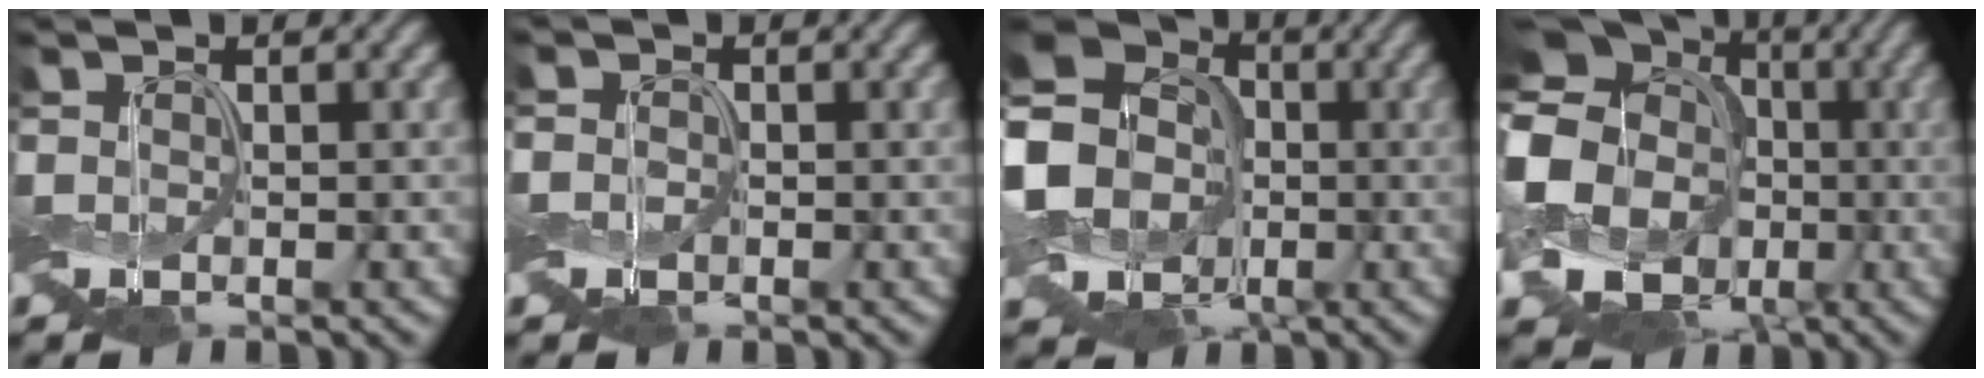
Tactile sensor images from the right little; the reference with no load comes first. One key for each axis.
{"total": 1.1, "fx": -0.2, "fy": 1.0, "fz": 0.3, "tx": -0.011, "ty": 0.002, "tz": -0.008}
{"total": 17.4, "fx": -1.0, "fy": 15.4, "fz": 8.0, "tx": -0.220, "ty": 0.008, "tz": -0.066}
{"total": 17.8, "fx": -1.2, "fy": 15.8, "fz": 8.1, "tx": -0.186, "ty": 0.001, "tz": -0.070}